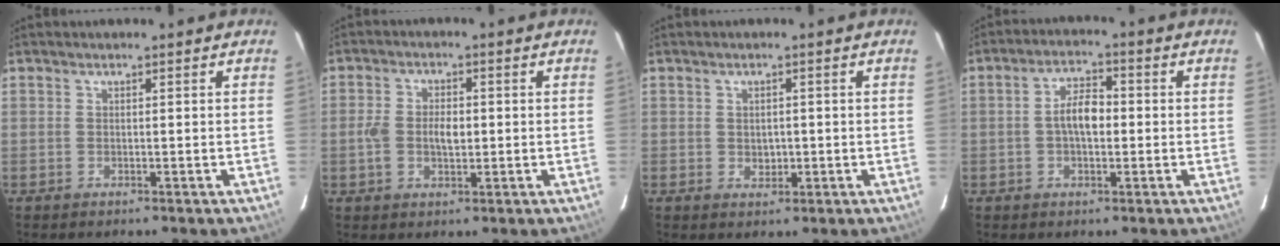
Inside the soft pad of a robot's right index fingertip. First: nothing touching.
{"total": 5.5, "force": [-0.6, 3.4, 4.3], "torque": [-0.085, 0.006, -0.011]}
{"total": 2.4, "force": [-0.1, 2.1, 1.0], "torque": [-0.013, 0.001, 0.003]}
{"total": 5.6, "force": [-0.4, 2.8, 4.9], "torque": [-0.090, 0.014, -0.006]}